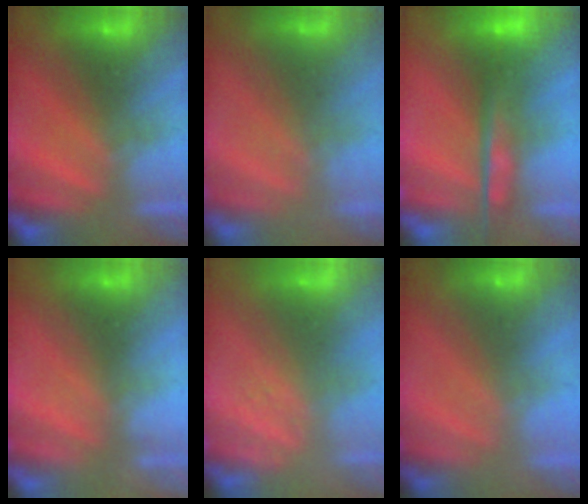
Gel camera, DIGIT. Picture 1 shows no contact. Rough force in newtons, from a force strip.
{"total": 1.7}
{"total": 5.9}
{"total": 2.1}
{"total": 2.2}
{"total": 2.2}